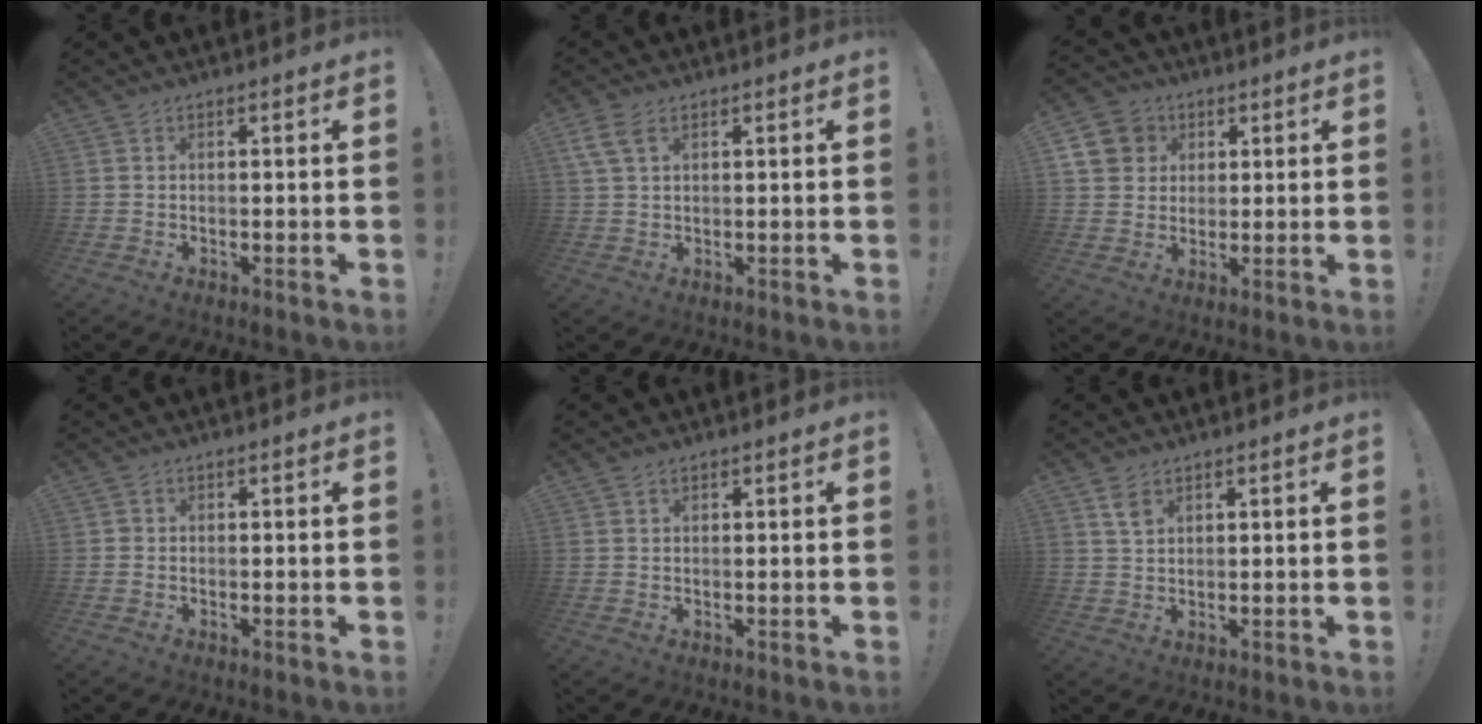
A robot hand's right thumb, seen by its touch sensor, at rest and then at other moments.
{"total": 5.5, "force": [2.6, 2.9, 3.8], "torque": [-0.074, 0.002, 0.054]}
{"total": 9.8, "force": [3.3, 8.6, 3.2], "torque": [-0.047, -0.007, 0.070]}
{"total": 0.7, "force": [0.0, 0.7, 0.2], "torque": [-0.009, 0.004, 0.003]}
{"total": 1.0, "force": [0.8, 0.6, 0.2], "torque": [0.000, -0.001, 0.014]}
{"total": 3.3, "force": [2.0, 1.7, 2.0], "torque": [-0.022, -0.013, 0.034]}